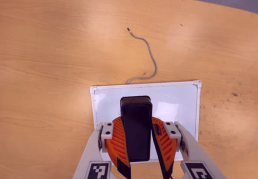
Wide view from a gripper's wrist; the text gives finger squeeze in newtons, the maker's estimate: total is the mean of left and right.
{"total": 10.2, "left": 9.7, "right": 10.8}